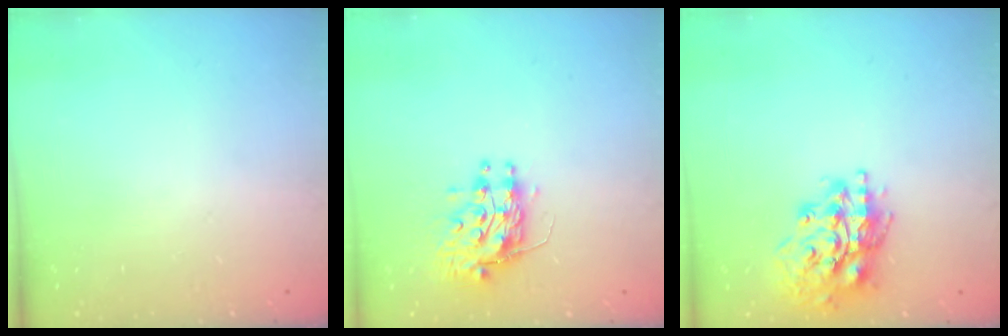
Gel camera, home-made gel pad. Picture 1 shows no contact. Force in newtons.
{"total": 10.6, "press": 10.5, "slide": 0.8}
{"total": 17.4, "press": 17.1, "slide": 2.7}